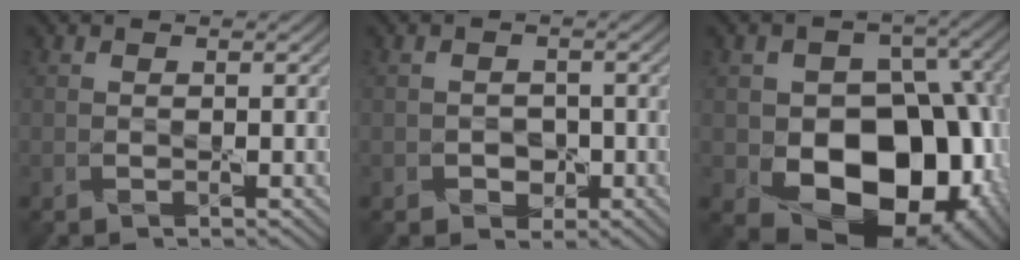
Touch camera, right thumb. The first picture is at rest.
{"total": 2.2, "force": [-0.9, 1.8, 0.8], "torque": [-0.009, -0.005, -0.016]}
{"total": 16.0, "force": [-4.0, 11.6, 10.3], "torque": [-0.128, -0.030, -0.055]}